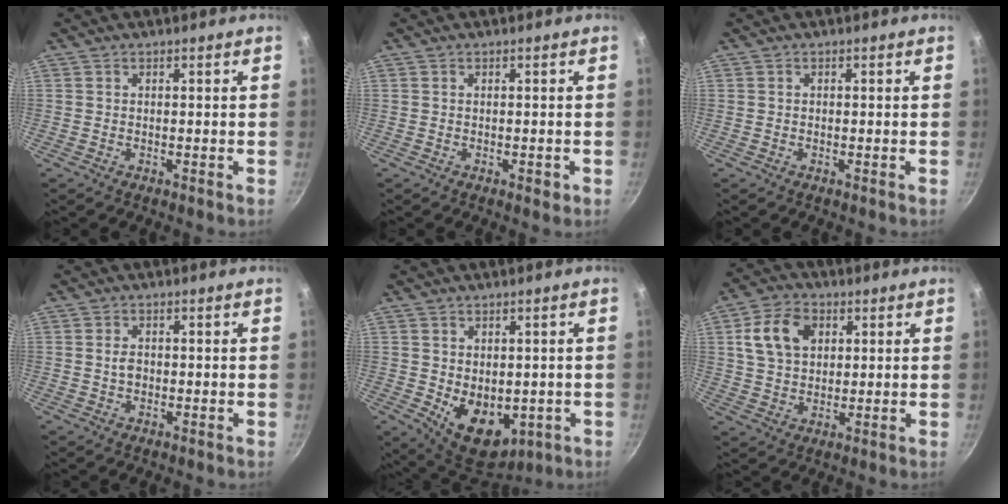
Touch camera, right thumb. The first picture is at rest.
{"total": 1.0, "force": [-0.4, 0.5, 0.8], "torque": [-0.007, -0.001, -0.004]}
{"total": 0.0}
{"total": 2.1, "force": [-0.1, 1.5, 1.5], "torque": [-0.024, 0.003, -0.002]}
{"total": 12.0, "force": [-2.7, 7.8, 8.8], "torque": [-0.105, -0.011, -0.015]}
{"total": 10.5, "force": [3.2, 7.4, 6.6], "torque": [-0.107, 0.003, 0.056]}